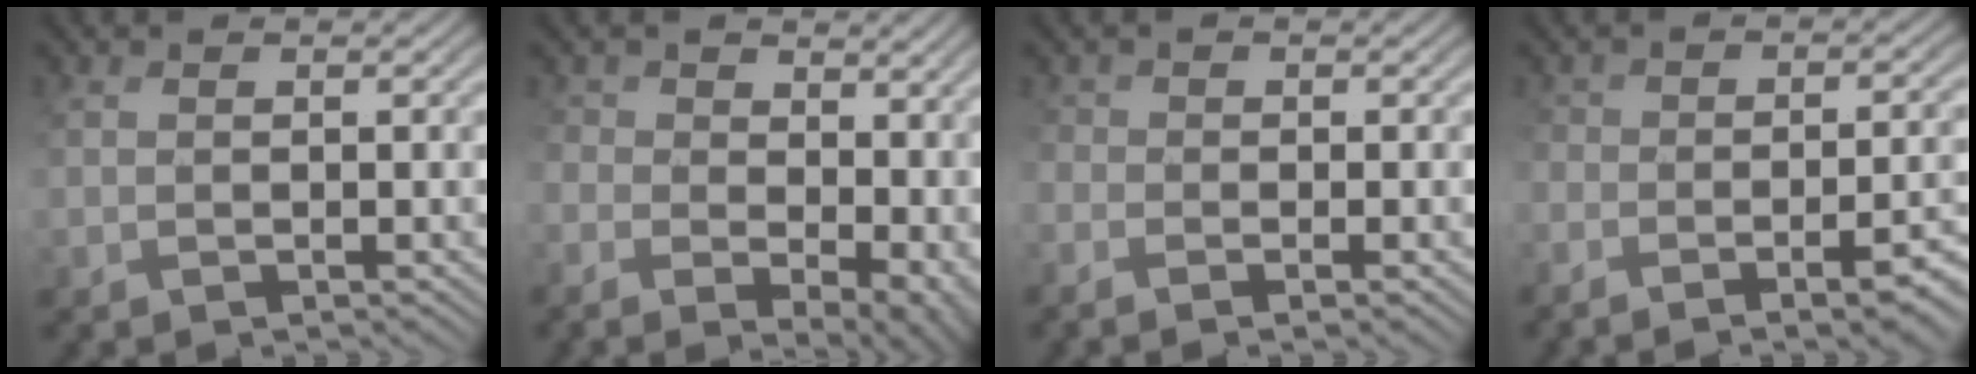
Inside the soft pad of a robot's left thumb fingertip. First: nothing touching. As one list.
[{"total": 10.1, "force": [-0.7, 6.9, 7.3], "torque": [-0.159, -0.039, 0.011]}, {"total": 2.8, "force": [-1.8, 1.3, 1.7], "torque": [-0.043, -0.013, -0.032]}, {"total": 9.3, "force": [-5.9, 3.1, 6.5], "torque": [-0.092, -0.008, -0.068]}]